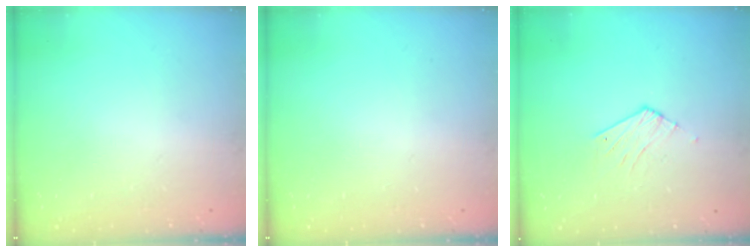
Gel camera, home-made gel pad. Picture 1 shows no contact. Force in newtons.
{"total": 0.0}
{"total": 3.9, "press": 3.9, "slide": 0.3}